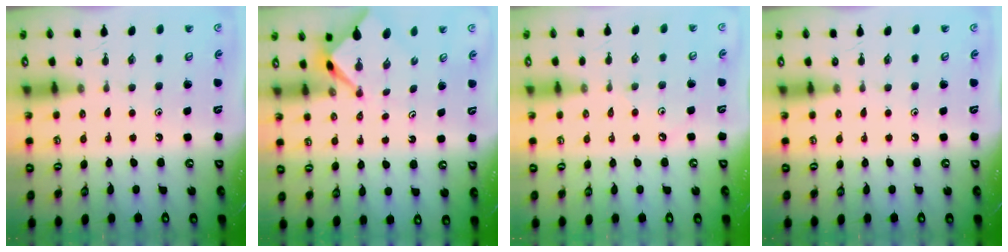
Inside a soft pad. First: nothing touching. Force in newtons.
{"total": 2.8, "press": 2.8, "slide": 0.3}
{"total": 1.9, "press": 1.8, "slide": 0.5}
{"total": 0.0}